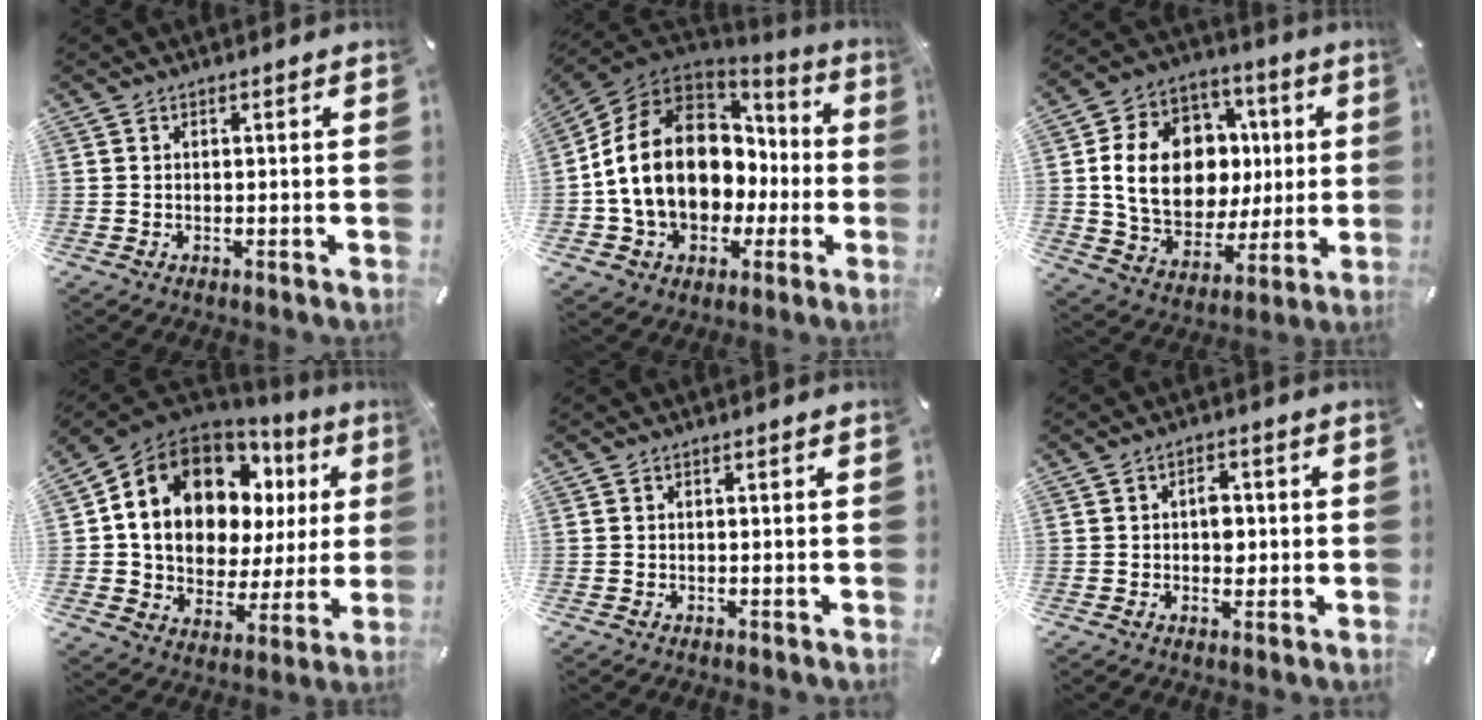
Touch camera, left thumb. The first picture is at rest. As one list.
[{"total": 18.5, "force": [0.1, 14.4, 11.5], "torque": [-0.248, -0.006, 0.006]}, {"total": 19.0, "force": [1.9, 15.0, 11.5], "torque": [-0.228, 0.002, 0.045]}, {"total": 16.3, "force": [6.7, 11.7, 9.2], "torque": [-0.167, -0.047, 0.119]}, {"total": 0.0}, {"total": 4.2, "force": [0.0, 3.0, 2.9], "torque": [-0.026, -0.004, -0.009]}]